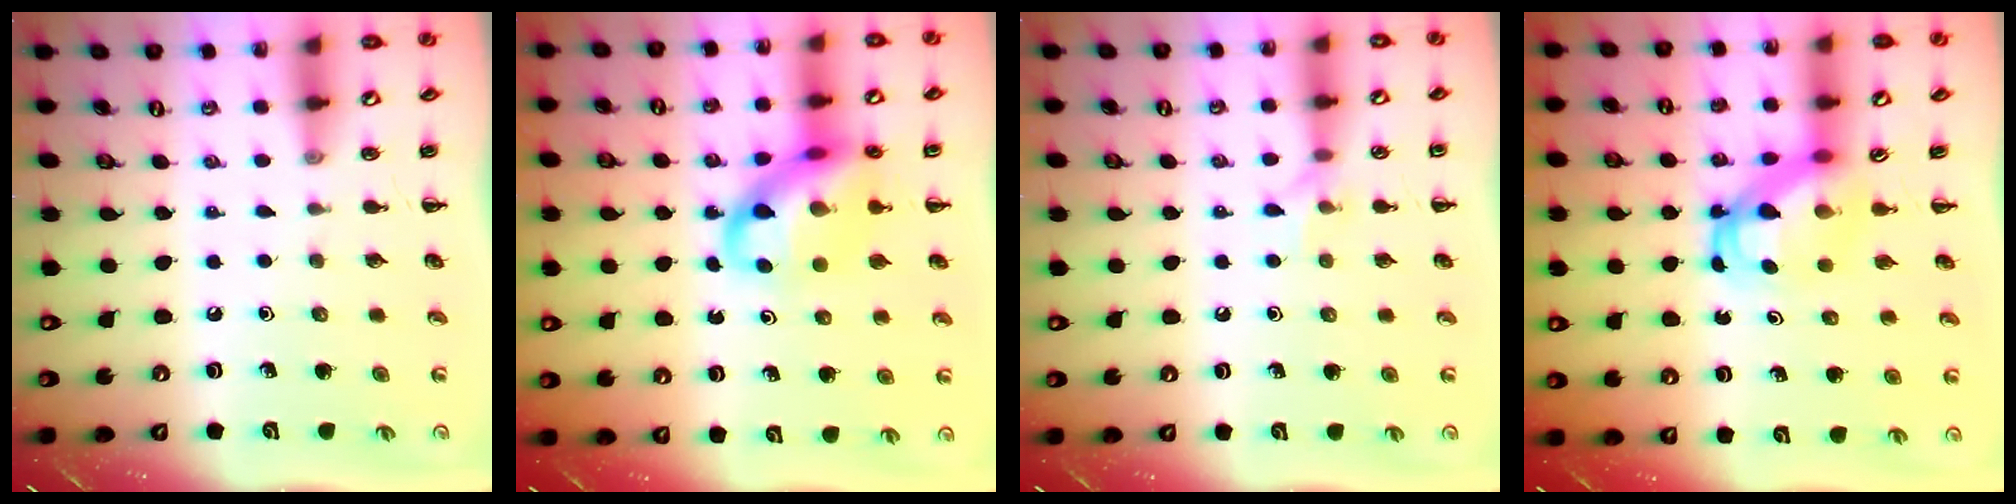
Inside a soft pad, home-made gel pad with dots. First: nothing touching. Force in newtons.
{"total": 14.3, "press": 13.8, "slide": 3.4}
{"total": 5.7, "press": 5.7, "slide": 1.0}
{"total": 5.0, "press": 4.9, "slide": 0.8}